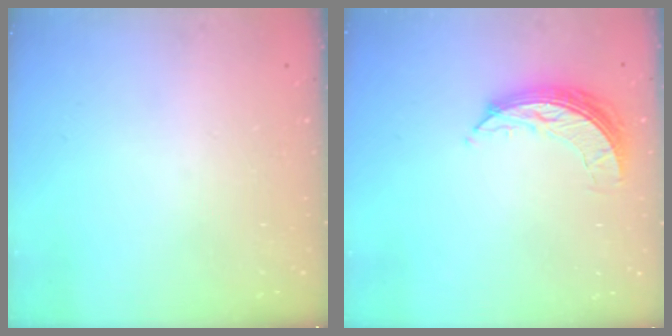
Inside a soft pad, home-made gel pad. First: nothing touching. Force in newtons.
{"total": 8.6, "press": 8.6, "slide": 0.8}